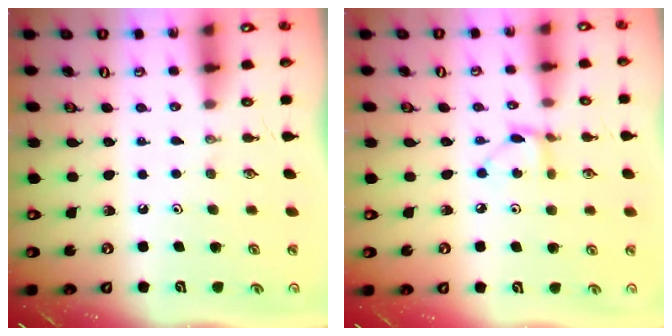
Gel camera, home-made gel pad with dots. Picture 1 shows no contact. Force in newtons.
{"total": 4.8, "press": 4.7, "slide": 0.5}